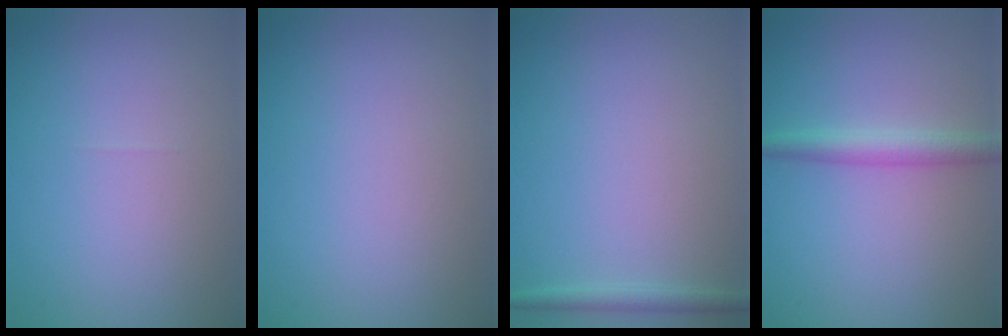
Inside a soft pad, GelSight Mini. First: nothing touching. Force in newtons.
{"total": 0.0}
{"total": 1.4, "press": 1.4, "slide": 0.1}
{"total": 2.6, "press": 2.6, "slide": 0.1}